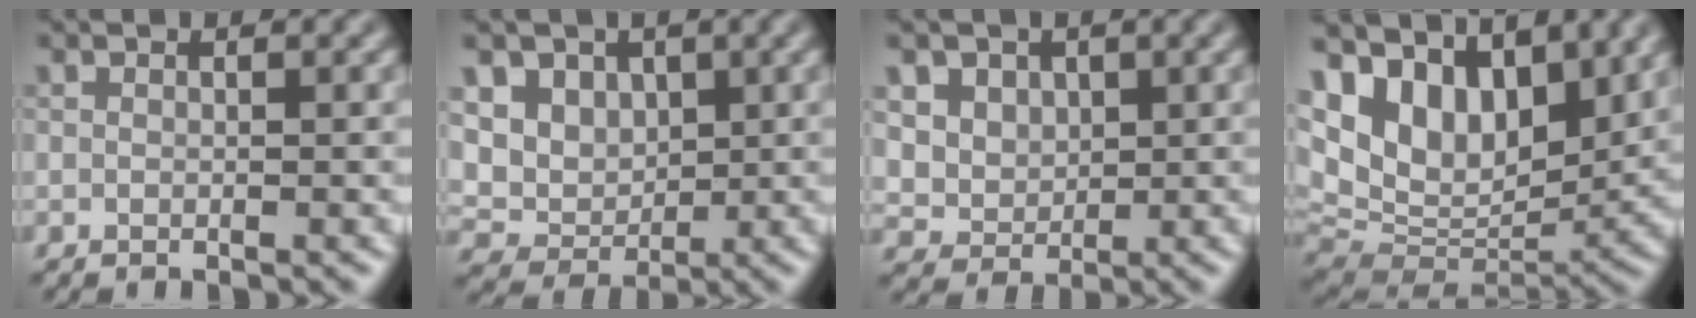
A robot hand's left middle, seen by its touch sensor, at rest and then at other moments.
{"total": 7.6, "force": [2.9, 6.0, 3.6], "torque": [-0.074, 0.008, 0.046]}
{"total": 4.8, "force": [2.1, 3.9, 2.0], "torque": [-0.040, 0.000, 0.037]}
{"total": 11.9, "force": [6.9, 6.6, 7.1], "torque": [-0.160, 0.025, 0.121]}